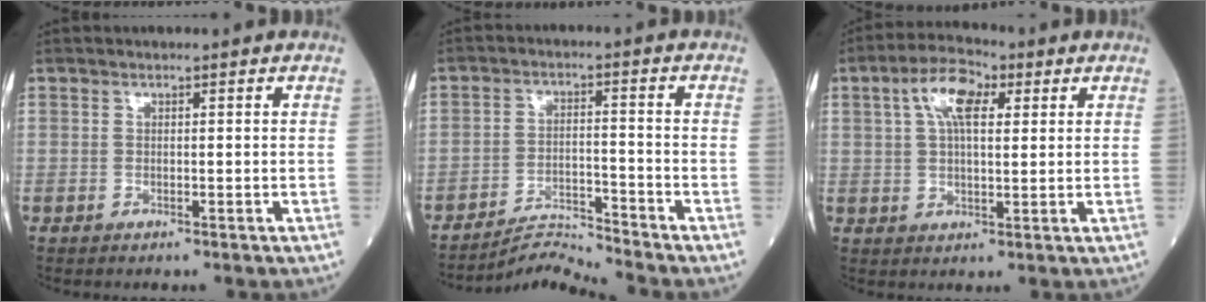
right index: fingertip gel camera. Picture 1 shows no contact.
{"total": 5.5, "force": [-5.0, -2.0, -1.2], "torque": [0.008, -0.009, -0.087]}
{"total": 7.8, "force": [2.9, 3.2, 6.5], "torque": [-0.128, 0.022, 0.050]}